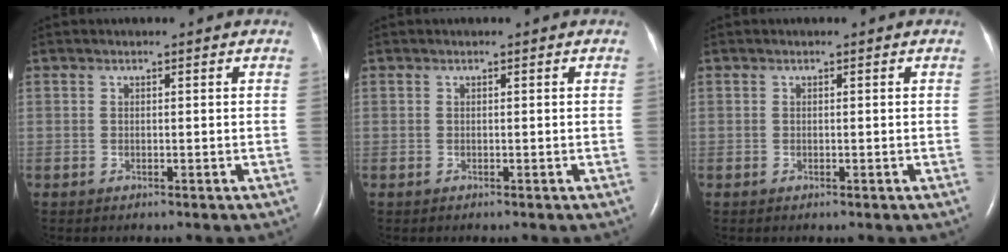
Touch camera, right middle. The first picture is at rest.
{"total": 0.0}
{"total": 0.0}